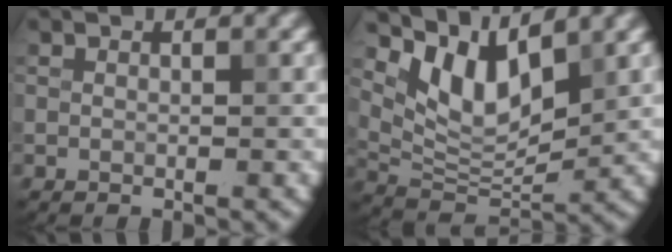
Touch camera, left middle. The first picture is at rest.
{"total": 6.5, "force": [3.9, 2.7, 4.5], "torque": [-0.090, -0.012, 0.072]}